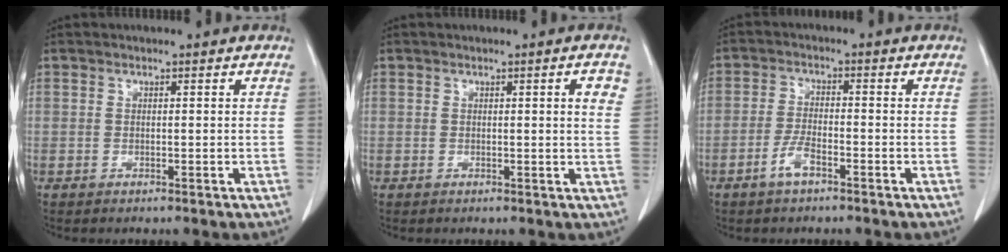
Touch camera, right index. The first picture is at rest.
{"total": 3.0, "force": [1.1, 0.1, 2.7], "torque": [-0.027, -0.001, 0.011]}
{"total": 3.6, "force": [-2.2, 0.9, 2.7], "torque": [-0.054, 0.002, -0.046]}